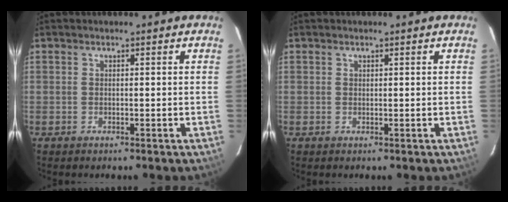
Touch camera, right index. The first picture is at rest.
{"total": 0.0}